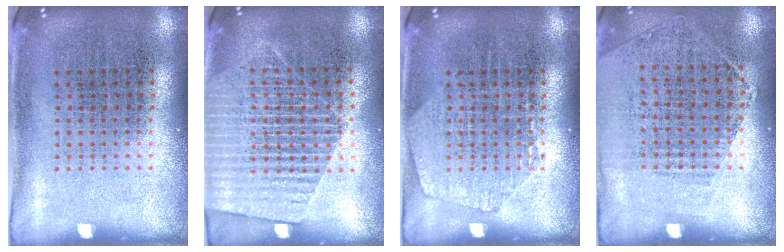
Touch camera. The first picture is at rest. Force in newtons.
{"total": 1.7, "press": 1.5, "slide": 0.8}
{"total": 1.2, "press": 1.2, "slide": 0.2}
{"total": 1.2, "press": 1.0, "slide": 0.7}